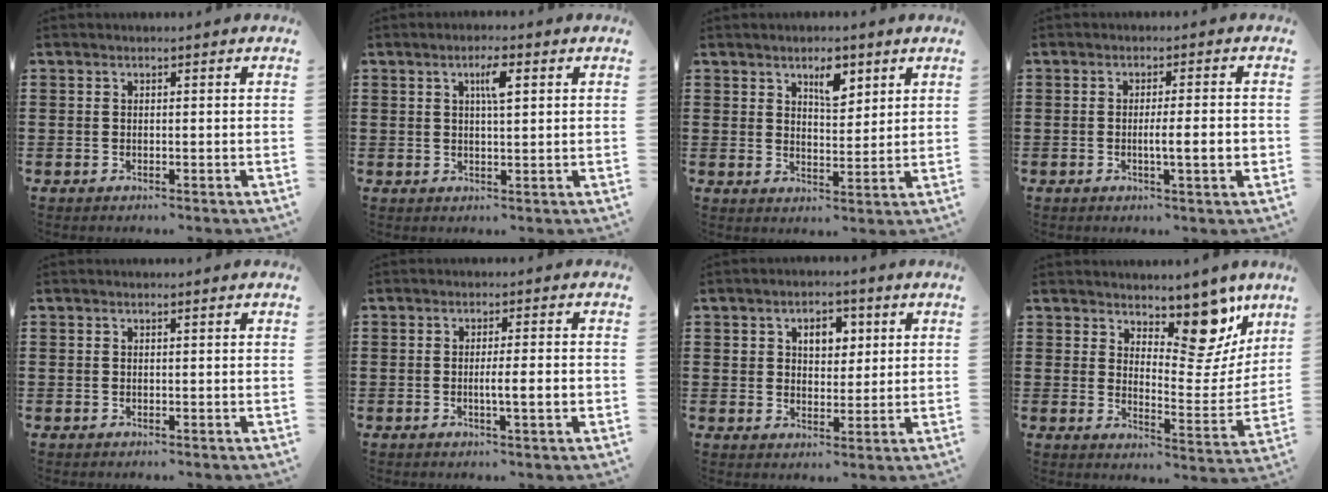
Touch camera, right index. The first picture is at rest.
{"total": 3.7, "force": [1.2, 0.8, 3.3], "torque": [-0.061, 0.007, 0.015]}
{"total": 4.9, "force": [2.9, 2.1, 3.3], "torque": [-0.049, -0.003, 0.046]}
{"total": 4.6, "force": [-0.8, 0.2, 4.6], "torque": [-0.077, -0.007, -0.015]}
{"total": 0.0}
{"total": 3.8, "force": [-0.7, 0.0, 3.7], "torque": [-0.063, -0.005, -0.015]}
{"total": 4.6, "force": [1.8, 3.2, 2.9], "torque": [-0.043, 0.007, 0.022]}
{"total": 11.6, "force": [8.2, 5.2, 6.3], "torque": [-0.087, -0.057, 0.143]}